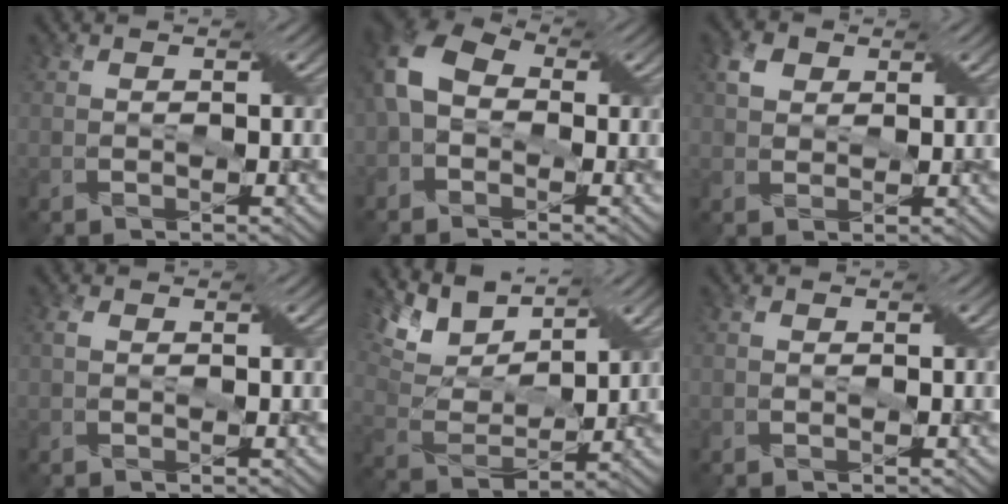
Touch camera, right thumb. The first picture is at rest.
{"total": 8.5, "force": [-0.3, 6.3, 5.8], "torque": [-0.151, 0.014, -0.017]}
{"total": 3.0, "force": [1.4, 2.2, 1.4], "torque": [-0.035, 0.006, 0.023]}
{"total": 1.1, "force": [0.2, 0.9, 0.7], "torque": [-0.017, 0.004, 0.001]}
{"total": 9.8, "force": [7.2, 3.9, 5.3], "torque": [-0.142, 0.013, 0.132]}
{"total": 0.7, "force": [-0.1, 0.5, 0.3], "torque": [-0.007, 0.000, -0.002]}